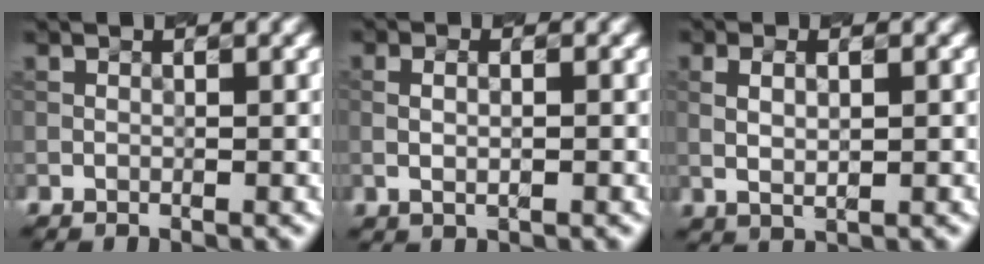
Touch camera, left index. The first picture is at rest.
{"total": 1.7, "force": [-0.1, 0.7, 1.6], "torque": [-0.033, -0.002, -0.003]}
{"total": 2.2, "force": [0.3, 0.8, 2.0], "torque": [-0.045, 0.001, 0.008]}